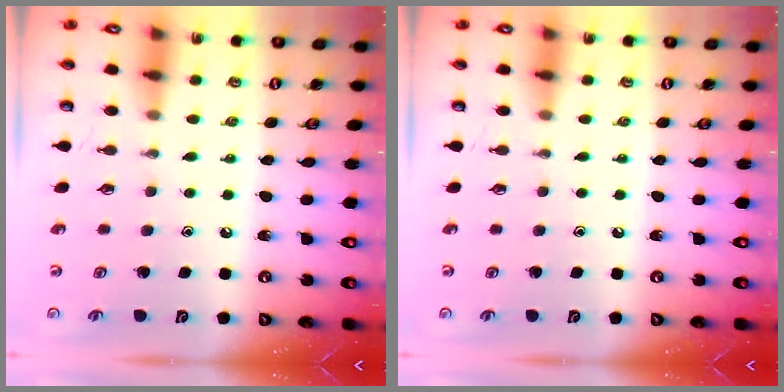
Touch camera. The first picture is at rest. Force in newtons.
{"total": 0.0}